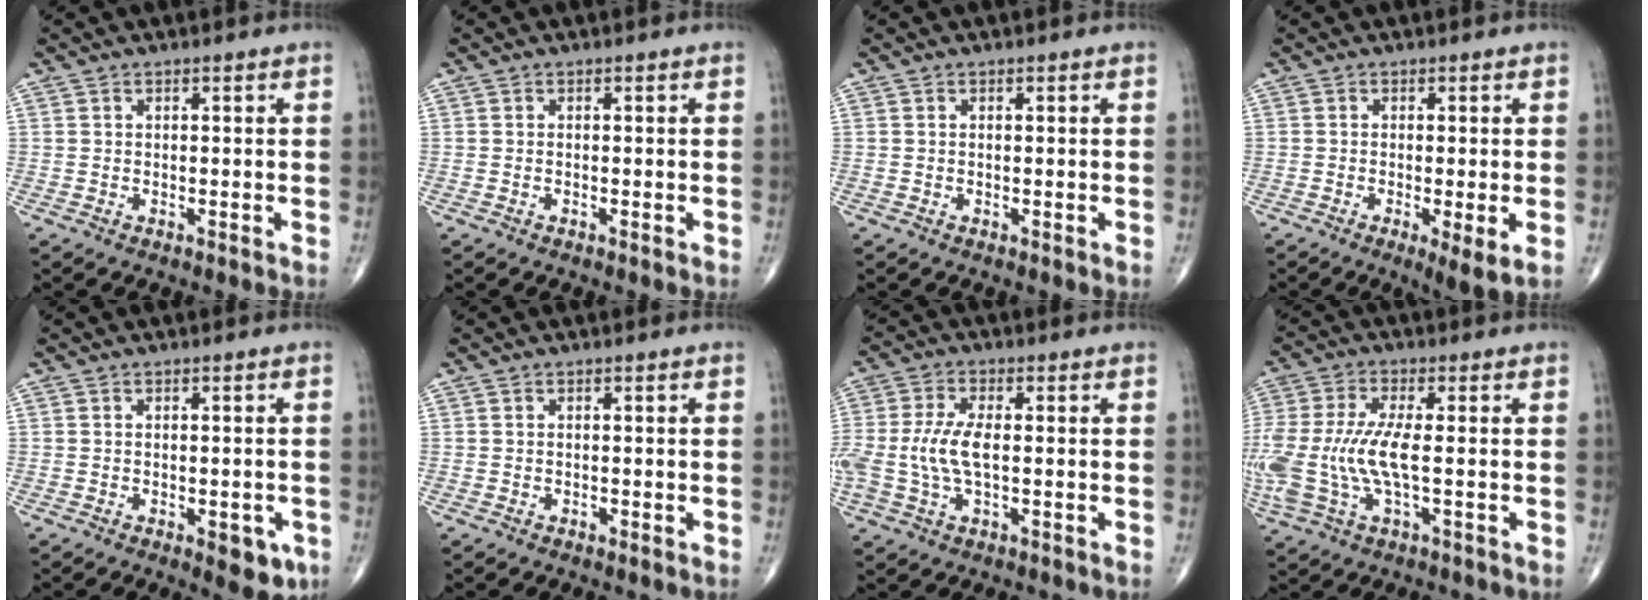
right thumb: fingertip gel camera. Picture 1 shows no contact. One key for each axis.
{"total": 0.0}
{"total": 0.0}
{"total": 4.7, "fx": -1.3, "fy": 0.9, "fz": 4.5, "tx": -0.081, "ty": -0.017, "tz": -0.025}
{"total": 5.5, "fx": -2.2, "fy": 2.5, "fz": 4.4, "tx": -0.035, "ty": 0.003, "tz": -0.020}
{"total": 0.5, "fx": -0.3, "fy": 0.3, "fz": 0.3, "tx": -0.005, "ty": 0.000, "tz": -0.005}
{"total": 8.2, "fx": -0.5, "fy": 3.6, "fz": 7.3, "tx": -0.181, "ty": 0.007, "tz": -0.009}
{"total": 13.8, "fx": -1.3, "fy": 4.9, "fz": 12.9, "tx": -0.325, "ty": 0.000, "tz": -0.022}